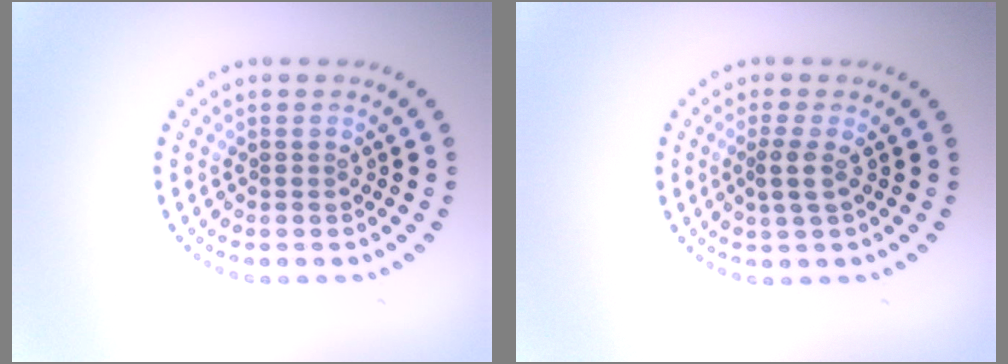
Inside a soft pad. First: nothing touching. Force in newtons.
{"total": 1.8, "press": 1.4, "slide": 1.0}